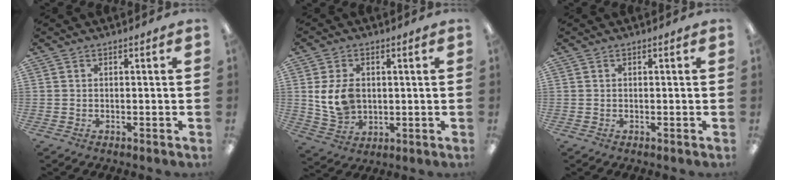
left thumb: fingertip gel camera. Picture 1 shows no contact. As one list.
[{"total": 8.9, "force": [1.4, 6.6, 5.8], "torque": [-0.122, 0.001, 0.026]}, {"total": 0.0}]